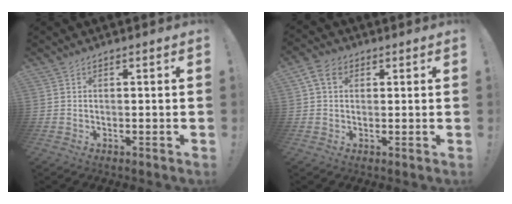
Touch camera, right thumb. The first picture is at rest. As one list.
[{"total": 6.3, "force": [2.4, 4.5, 3.7], "torque": [-0.070, 0.001, 0.045]}]